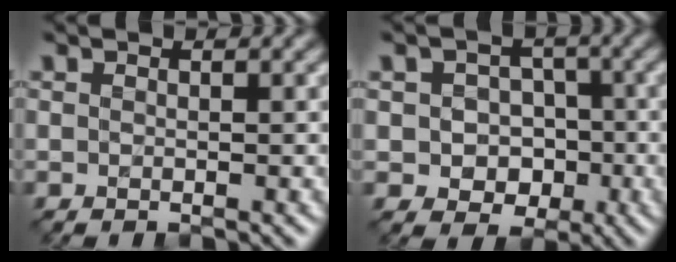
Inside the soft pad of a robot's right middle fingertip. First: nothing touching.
{"total": 4.2, "force": [-0.8, 3.6, 2.1], "torque": [-0.013, -0.001, -0.019]}